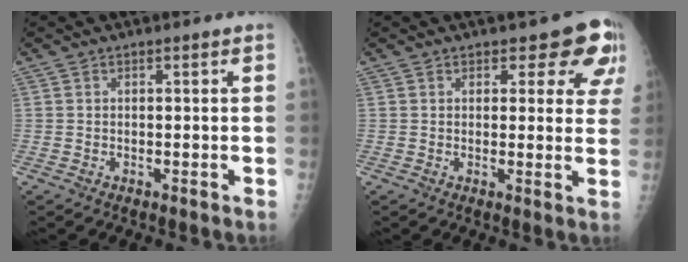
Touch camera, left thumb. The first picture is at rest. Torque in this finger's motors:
{"motor_torque": [0.07, 0.24, 0.07, -0.17, 0.08]}